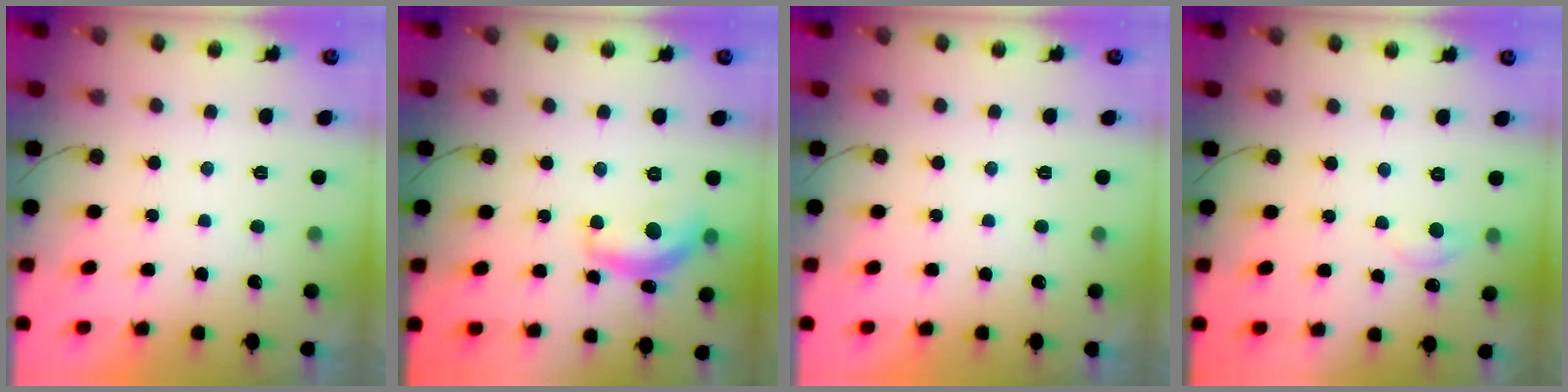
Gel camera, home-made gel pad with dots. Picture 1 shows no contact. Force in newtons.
{"total": 12.8, "press": 12.8, "slide": 0.6}
{"total": 0.0}
{"total": 6.3, "press": 6.2, "slide": 0.7}